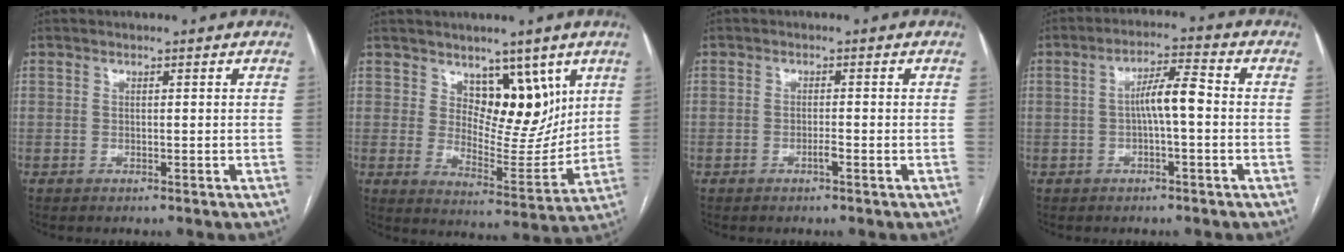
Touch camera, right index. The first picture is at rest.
{"total": 9.8, "force": [5.3, 5.1, 6.5], "torque": [-0.083, -0.008, 0.094]}
{"total": 1.2, "force": [-0.7, 0.0, 1.0], "torque": [-0.021, 0.001, -0.012]}
{"total": 5.6, "force": [-0.4, 0.8, 5.6], "torque": [-0.097, 0.016, -0.008]}